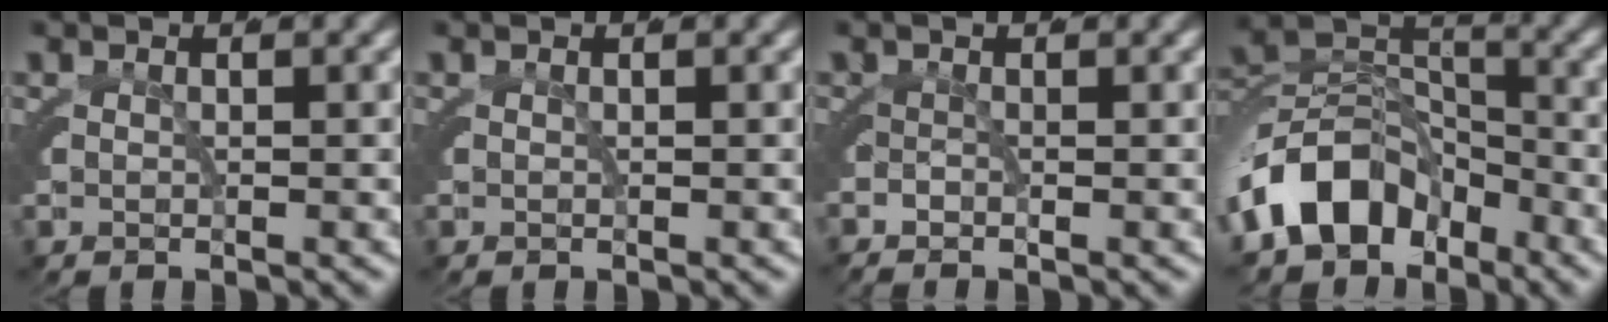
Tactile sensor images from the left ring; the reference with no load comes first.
{"total": 0.0}
{"total": 1.1, "force": [-0.9, 0.7, 0.2], "torque": [-0.005, 0.000, -0.021]}
{"total": 7.0, "force": [-3.6, 4.6, 3.9], "torque": [-0.057, -0.005, -0.064]}